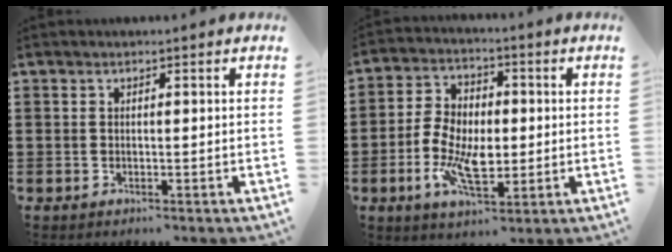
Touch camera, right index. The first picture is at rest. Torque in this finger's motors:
{"motor_torque": [2.14, 0.00, 0.40, 0.21]}